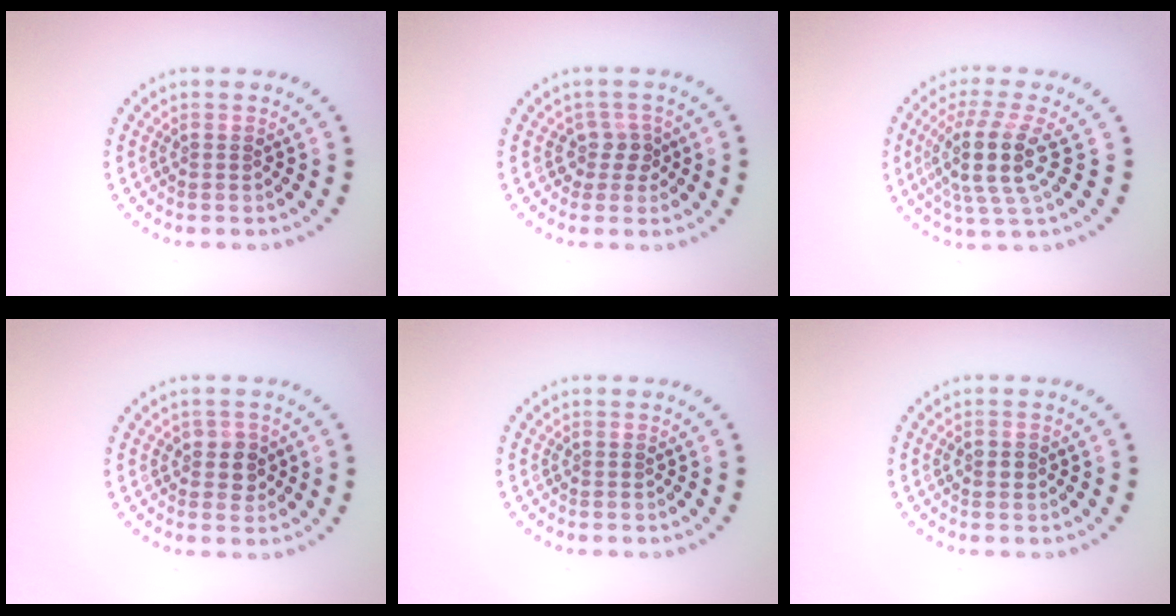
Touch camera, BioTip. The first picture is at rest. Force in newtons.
{"total": 1.8, "press": 1.5, "slide": 1.0}
{"total": 4.8, "press": 3.9, "slide": 2.8}
{"total": 2.0, "press": 1.8, "slide": 0.7}
{"total": 0.0}
{"total": 1.5, "press": 1.5, "slide": 0.2}